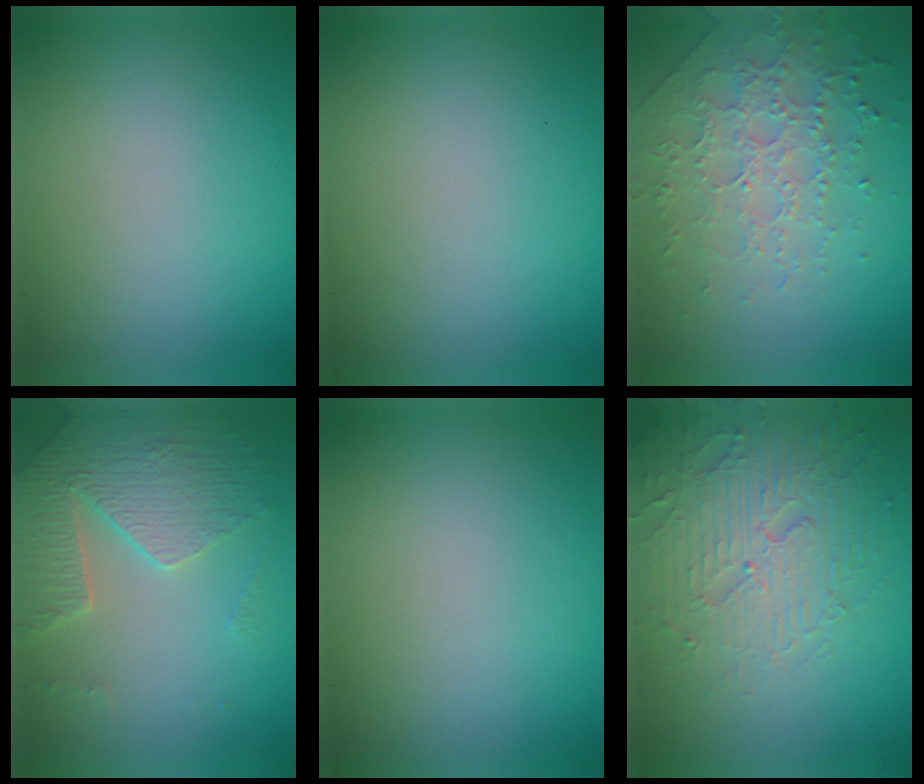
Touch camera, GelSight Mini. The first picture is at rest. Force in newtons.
{"total": 0.0}
{"total": 3.7, "press": 3.5, "slide": 1.1}
{"total": 3.9, "press": 3.8, "slide": 0.8}
{"total": 0.0}
{"total": 5.2, "press": 4.7, "slide": 2.1}